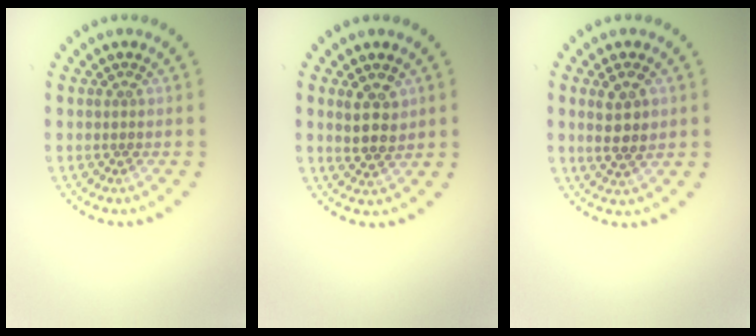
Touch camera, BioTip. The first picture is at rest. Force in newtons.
{"total": 2.8, "press": 2.7, "slide": 0.9}
{"total": 2.9, "press": 2.8, "slide": 0.8}